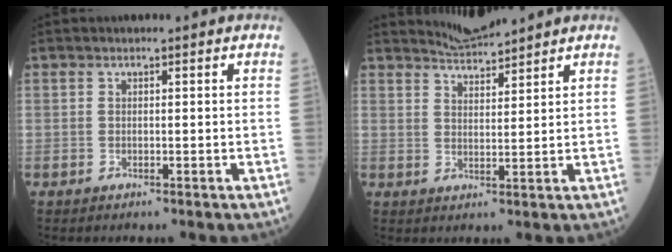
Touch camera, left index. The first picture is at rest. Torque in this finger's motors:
{"motor_torque": [-0.73, -0.88, -0.31, -0.21]}